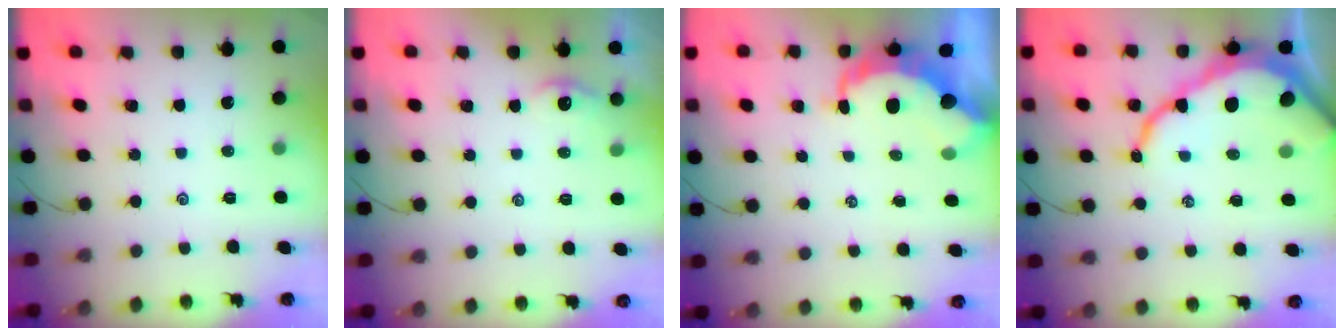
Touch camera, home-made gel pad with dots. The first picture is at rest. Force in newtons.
{"total": 2.7, "press": 2.7, "slide": 0.3}
{"total": 8.5, "press": 8.5, "slide": 0.6}
{"total": 14.8, "press": 14.7, "slide": 1.4}